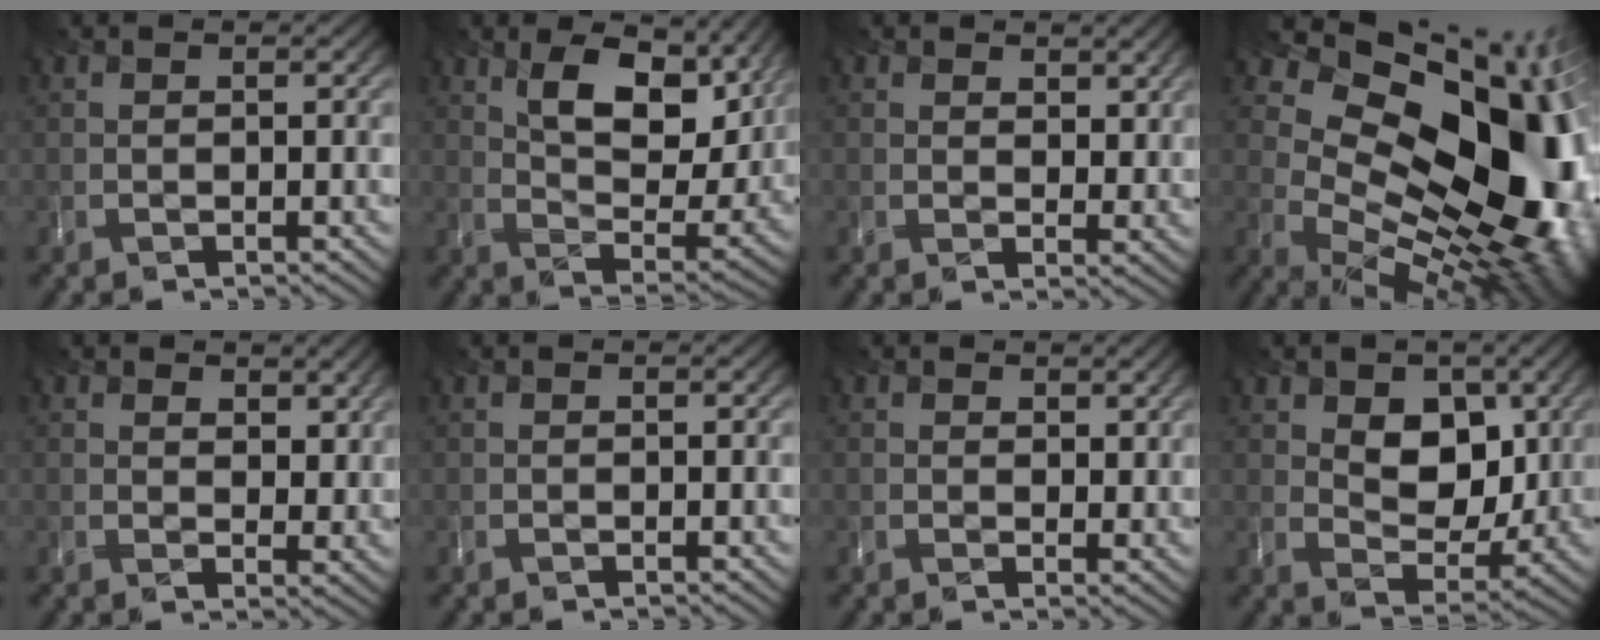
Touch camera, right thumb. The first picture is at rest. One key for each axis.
{"total": 12.5, "fx": 6.5, "fy": 5.8, "fz": 9.0, "tx": -0.160, "ty": -0.012, "tz": 0.112}
{"total": 2.8, "fx": 2.0, "fy": 1.6, "fz": 1.1, "tx": -0.025, "ty": -0.011, "tz": 0.045}
{"total": 20.1, "fx": 3.5, "fy": 13.6, "fz": 14.3, "tx": -0.188, "ty": -0.020, "tz": 0.101}
{"total": 3.4, "fx": 2.4, "fy": 1.9, "fz": 1.5, "tx": -0.030, "ty": -0.013, "tz": 0.051}
{"total": 0.0}
{"total": 1.7, "fx": 1.4, "fy": 1.0, "fz": 0.5, "tx": -0.016, "ty": -0.007, "tz": 0.030}
{"total": 6.4, "fx": 2.4, "fy": 4.7, "fz": 3.6, "tx": -0.075, "ty": -0.018, "tz": 0.041}